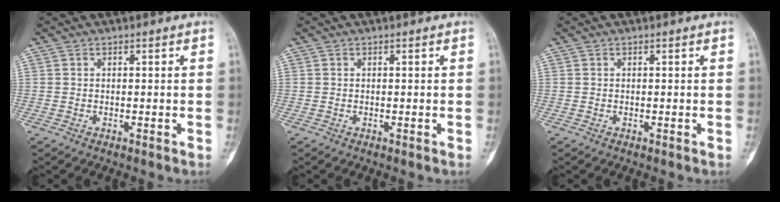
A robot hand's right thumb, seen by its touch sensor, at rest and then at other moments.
{"total": 0.0}
{"total": 0.0}